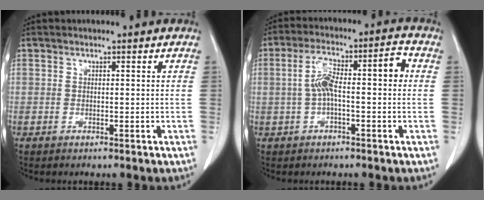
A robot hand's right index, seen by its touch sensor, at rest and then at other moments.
{"total": 8.5, "force": [0.1, 2.0, 8.2], "torque": [-0.147, 0.041, 0.003]}